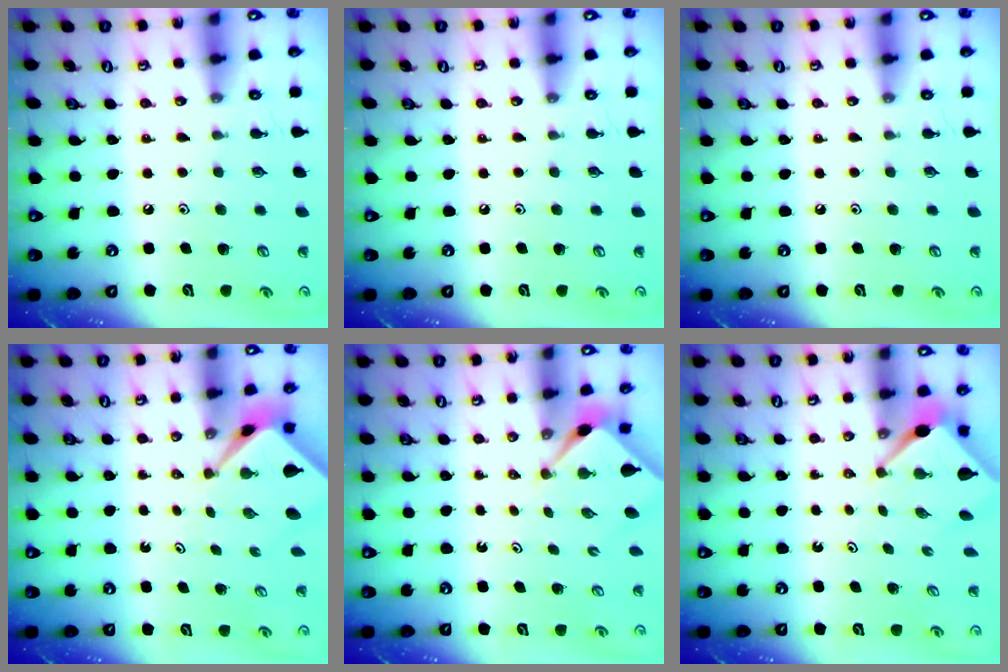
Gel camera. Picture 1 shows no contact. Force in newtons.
{"total": 0.0}
{"total": 0.0}
{"total": 2.3, "press": 2.3, "slide": 0.2}
{"total": 2.3, "press": 2.2, "slide": 0.3}
{"total": 3.1, "press": 3.1, "slide": 0.3}